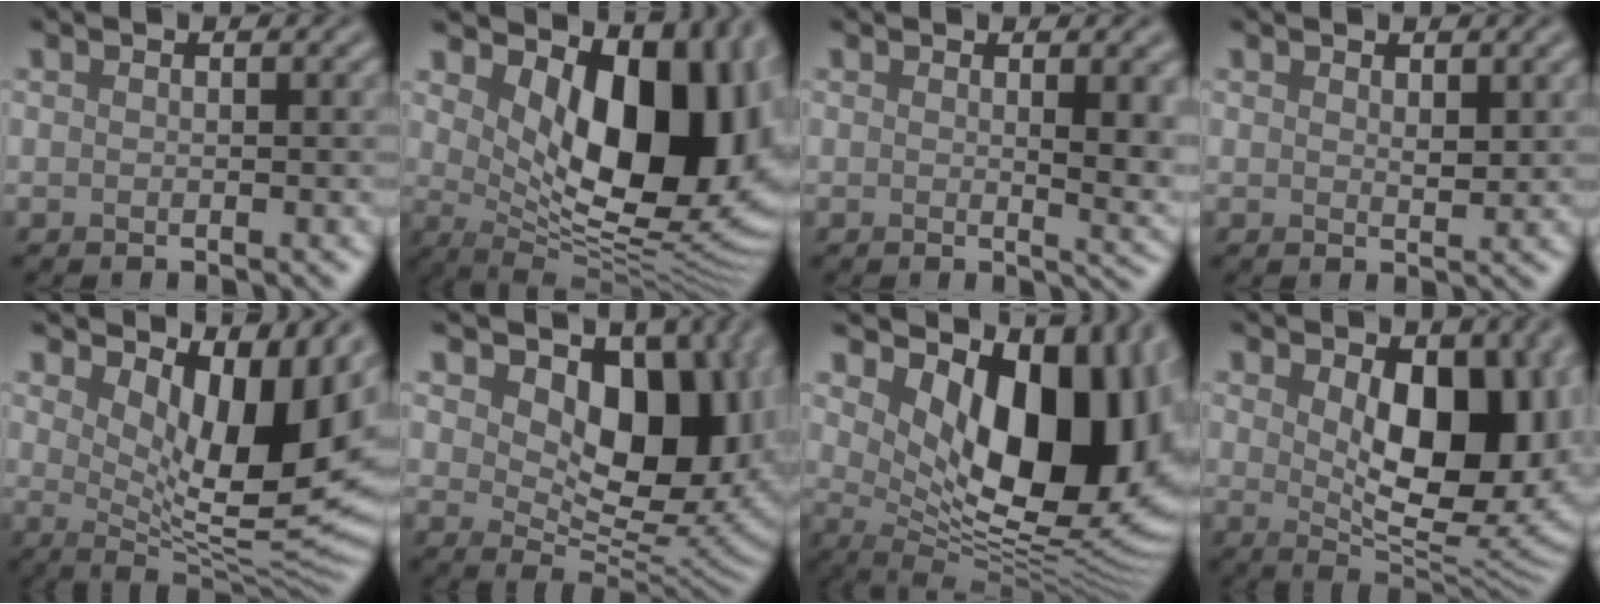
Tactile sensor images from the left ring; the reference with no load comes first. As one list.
[{"total": 14.1, "force": [3.2, 7.5, 11.5], "torque": [-0.138, -0.021, 0.060]}, {"total": 3.9, "force": [1.0, 1.2, 3.6], "torque": [-0.036, -0.005, 0.016]}, {"total": 1.2, "force": [0.7, 0.5, 0.8], "torque": [-0.013, -0.004, 0.015]}, {"total": 10.8, "force": [4.1, 4.4, 9.0], "torque": [-0.140, -0.015, 0.070]}, {"total": 12.2, "force": [3.5, 7.4, 9.0], "torque": [-0.119, -0.013, 0.058]}, {"total": 15.7, "force": [3.9, 8.5, 12.6], "torque": [-0.156, -0.016, 0.075]}, {"total": 11.6, "force": [1.9, 6.3, 9.6], "torque": [-0.121, -0.009, 0.033]}]